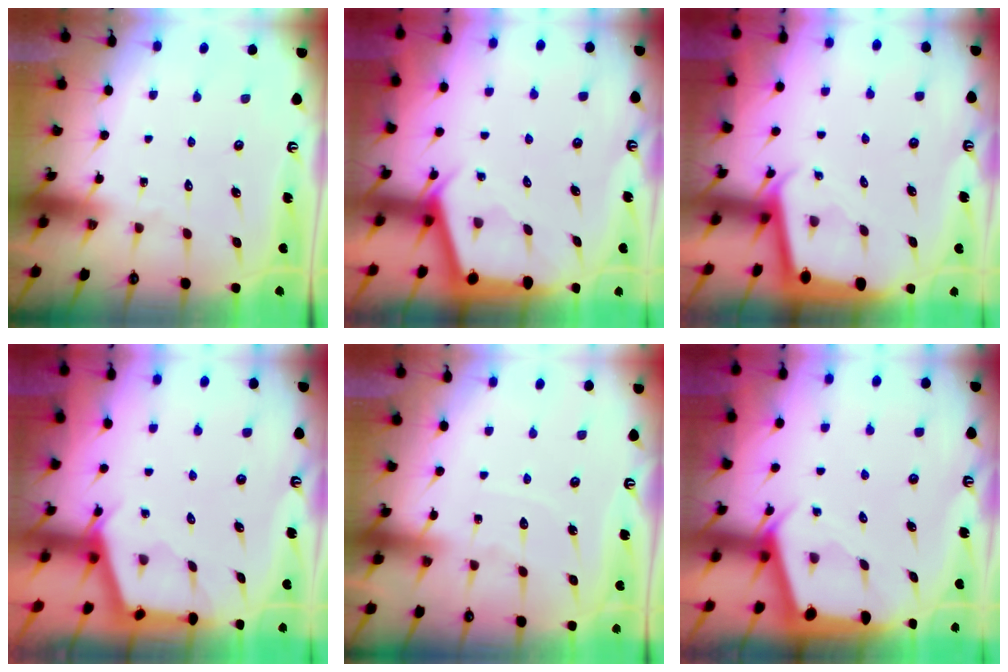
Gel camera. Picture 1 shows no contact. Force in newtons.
{"total": 2.9, "press": 2.8, "slide": 0.4}
{"total": 1.9, "press": 1.9, "slide": 0.1}
{"total": 2.9, "press": 2.9, "slide": 0.3}
{"total": 3.9, "press": 3.9, "slide": 0.4}
{"total": 2.3, "press": 2.3, "slide": 0.3}